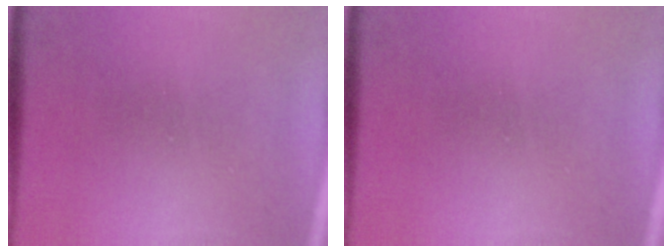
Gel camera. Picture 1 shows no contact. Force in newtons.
{"total": 0.0}